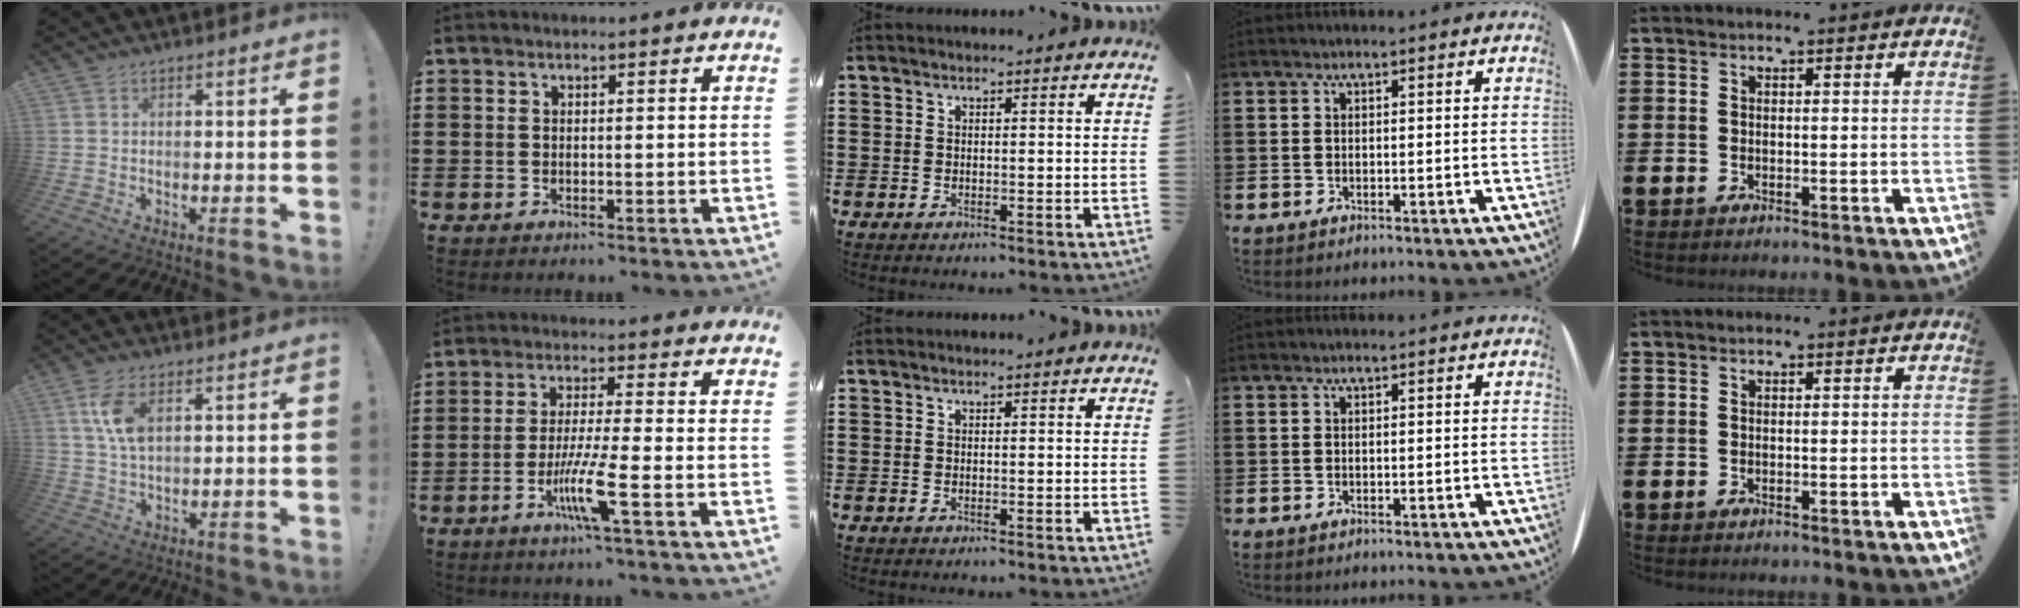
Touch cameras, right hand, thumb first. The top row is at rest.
{"thumb": {"total": 7.9, "force": [2.9, 3.9, 6.3], "torque": [-0.122, -0.007, 0.049]}, "index": {"total": 7.3, "force": [-3.1, -0.1, 6.6], "torque": [-0.128, -0.017, -0.058]}}